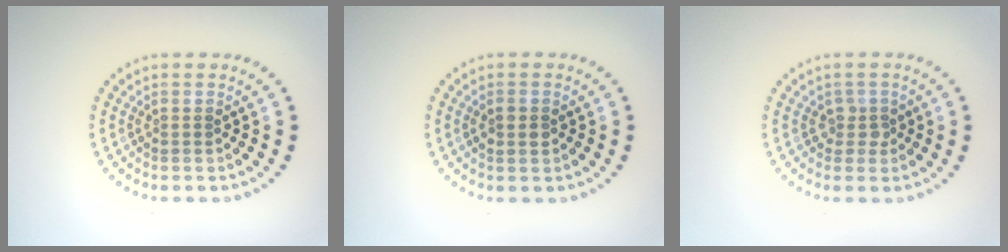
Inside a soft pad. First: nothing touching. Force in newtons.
{"total": 1.1, "press": 1.1, "slide": 0.1}
{"total": 1.3, "press": 1.1, "slide": 0.7}